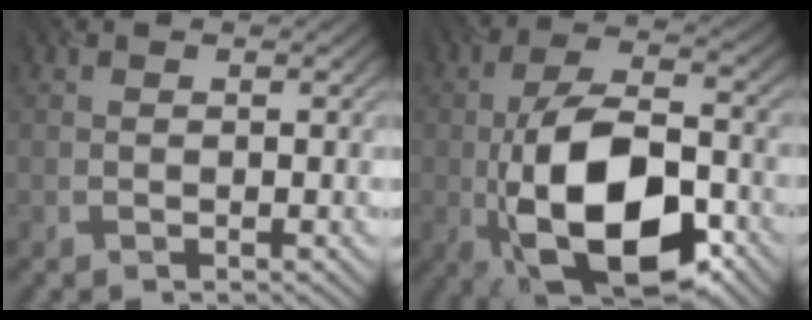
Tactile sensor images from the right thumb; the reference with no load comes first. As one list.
[{"total": 15.6, "force": [-5.0, 7.7, 12.6], "torque": [-0.230, -0.008, -0.092]}]